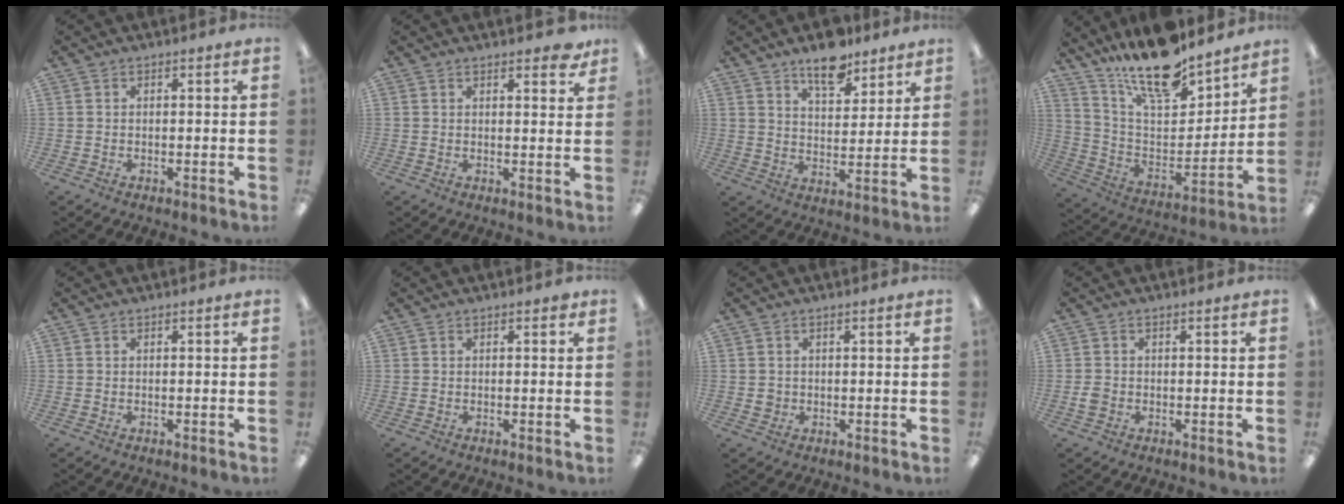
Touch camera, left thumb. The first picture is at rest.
{"total": 3.0, "force": [2.4, 0.9, 1.5], "torque": [-0.010, -0.010, 0.038]}
{"total": 10.0, "force": [7.7, 4.4, 4.7], "torque": [-0.056, -0.046, 0.133]}
{"total": 18.4, "force": [15.9, 5.1, 7.9], "torque": [-0.156, -0.108, 0.278]}
{"total": 0.0}
{"total": 0.7, "force": [0.4, 0.4, 0.4], "torque": [-0.009, 0.002, 0.006]}
{"total": 1.5, "force": [0.3, 1.4, 0.5], "torque": [-0.011, 0.005, 0.003]}
{"total": 1.9, "force": [-0.4, 1.6, 1.0], "torque": [-0.017, 0.004, -0.007]}